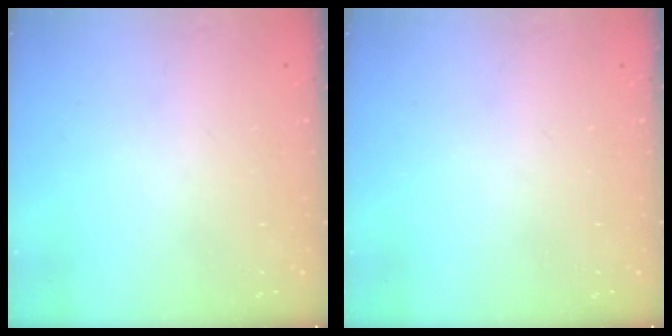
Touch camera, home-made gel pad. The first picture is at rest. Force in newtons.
{"total": 0.0}